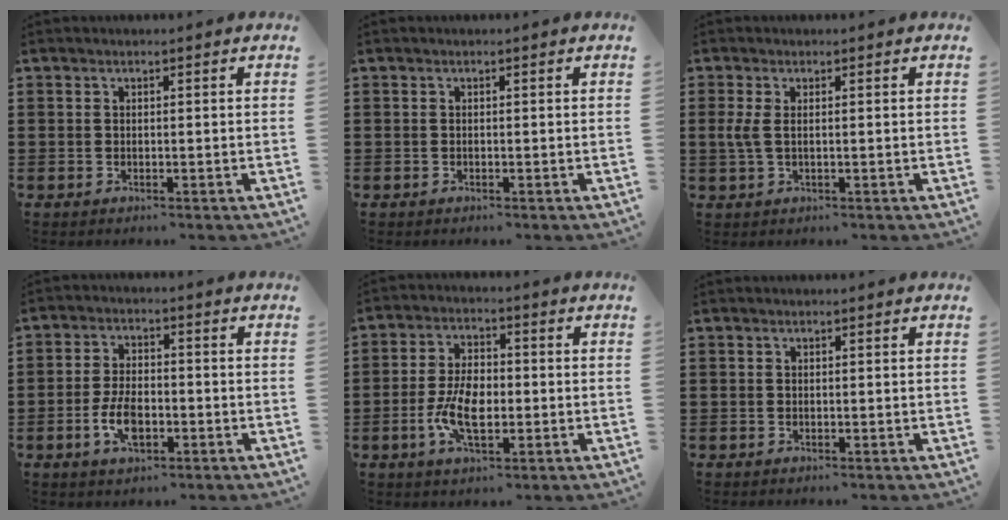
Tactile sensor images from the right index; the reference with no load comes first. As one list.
[{"total": 0.0}, {"total": 2.4, "force": [0.1, 0.9, 2.2], "torque": [-0.059, -0.003, -0.004]}, {"total": 5.8, "force": [-1.9, 2.8, 4.7], "torque": [-0.107, -0.004, -0.037]}, {"total": 7.1, "force": [-1.6, 3.7, 5.8], "torque": [-0.130, 0.001, -0.034]}, {"total": 0.0}]